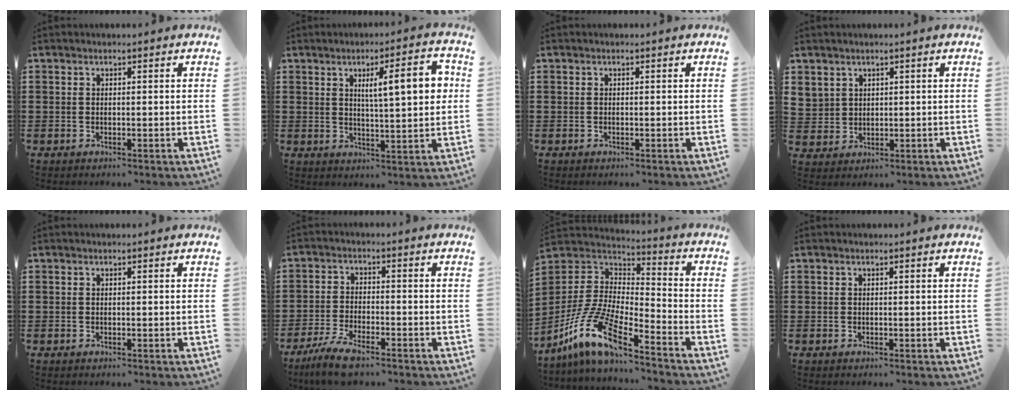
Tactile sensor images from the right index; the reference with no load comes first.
{"total": 8.8, "force": [2.6, 1.9, 8.2], "torque": [-0.127, -0.006, 0.033]}
{"total": 0.0}
{"total": 2.8, "force": [1.8, 2.1, 0.1], "torque": [-0.015, 0.007, 0.036]}
{"total": 0.0}
{"total": 5.6, "force": [-4.5, 0.9, 3.1], "torque": [-0.077, -0.009, -0.091]}
{"total": 12.3, "force": [-8.8, 2.9, 8.2], "torque": [-0.201, -0.004, -0.184]}
{"total": 0.0}